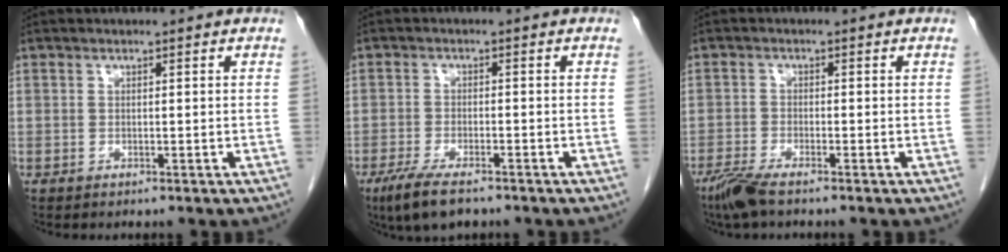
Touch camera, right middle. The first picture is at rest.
{"total": 6.9, "force": [-5.0, 1.8, 4.4], "torque": [-0.081, -0.014, -0.083]}
{"total": 4.1, "force": [-3.2, 0.5, 2.5], "torque": [-0.058, -0.010, -0.064]}